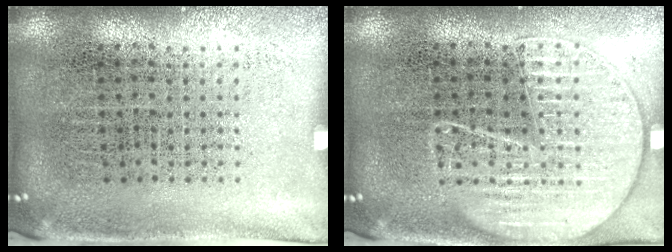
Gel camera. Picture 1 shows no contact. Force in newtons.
{"total": 2.9, "press": 2.9, "slide": 0.3}